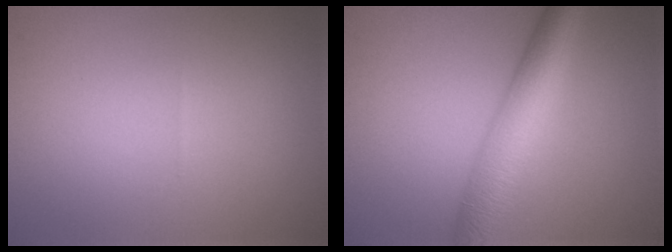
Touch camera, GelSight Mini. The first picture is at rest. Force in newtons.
{"total": 6.4, "press": 6.4, "slide": 0.3}